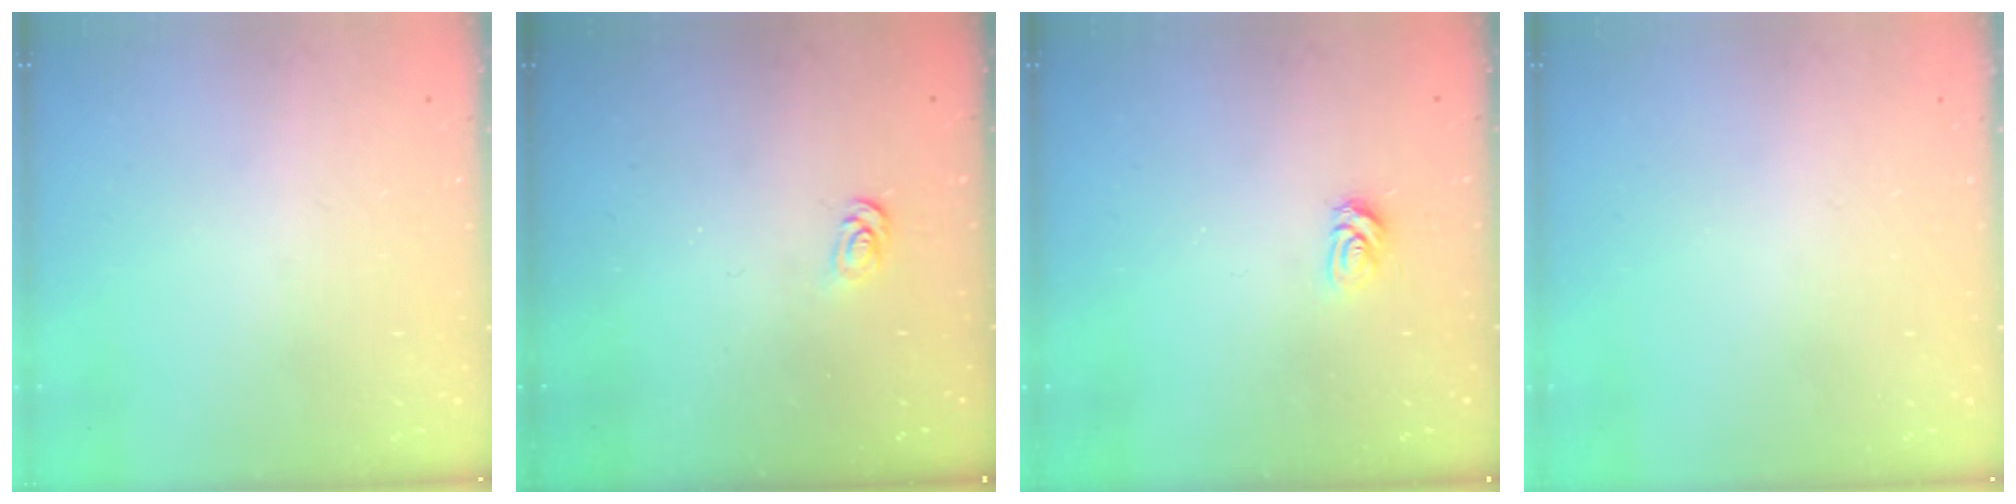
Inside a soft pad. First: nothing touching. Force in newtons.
{"total": 2.5, "press": 2.5, "slide": 0.3}
{"total": 3.2, "press": 3.2, "slide": 0.5}
{"total": 0.0}